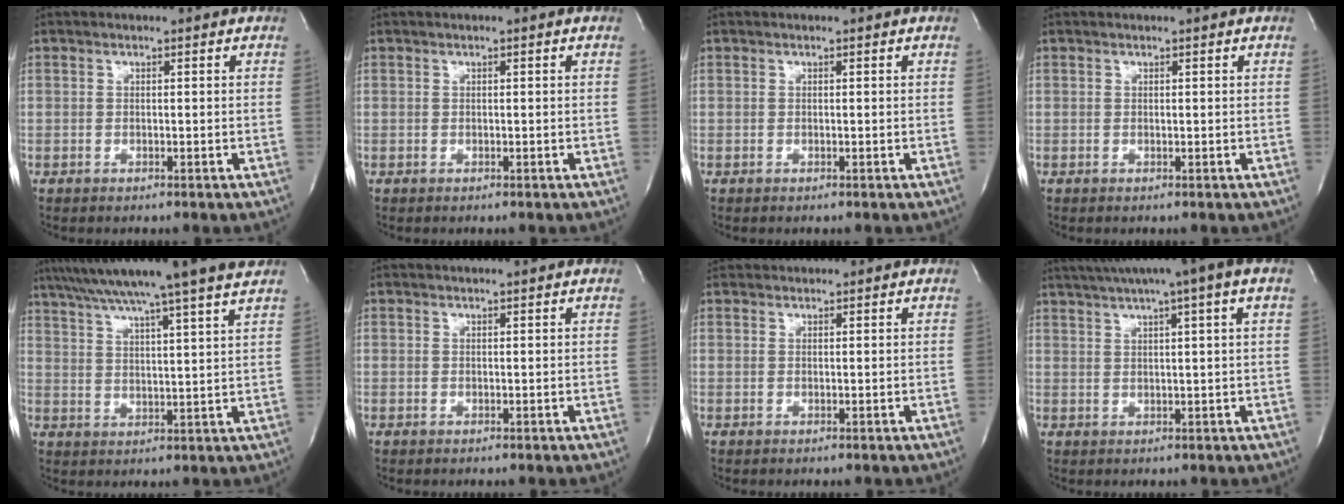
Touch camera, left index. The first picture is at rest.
{"total": 0.0}
{"total": 0.0}
{"total": 0.0}
{"total": 18.2, "force": [15.2, -1.4, 9.8], "torque": [-0.171, 0.010, 0.218]}
{"total": 1.8, "force": [1.7, -0.3, 0.5], "torque": [-0.003, 0.008, 0.024]}
{"total": 2.7, "force": [2.6, 0.6, 0.2], "torque": [-0.004, 0.029, 0.046]}
{"total": 12.3, "force": [8.2, -0.2, 9.2], "torque": [-0.153, 0.038, 0.108]}